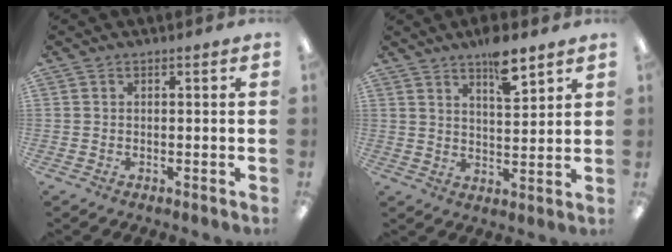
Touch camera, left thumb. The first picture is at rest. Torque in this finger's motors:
{"motor_torque": [0.82, 0.46, 0.00, 0.00, 0.07]}